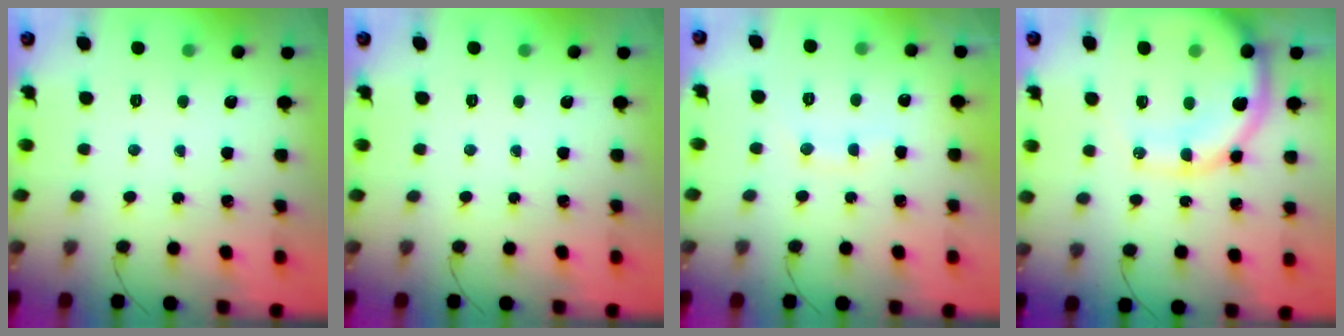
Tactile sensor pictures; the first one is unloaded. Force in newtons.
{"total": 0.0}
{"total": 7.6, "press": 7.4, "slide": 1.5}
{"total": 15.2, "press": 14.6, "slide": 4.2}